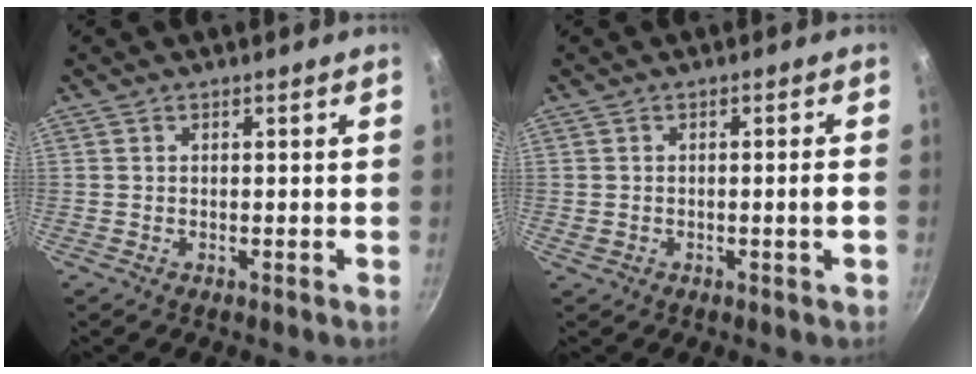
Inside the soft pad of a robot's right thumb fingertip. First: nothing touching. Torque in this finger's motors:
{"motor_torque": [3.23, 1.78, 1.91, -0.86, 1.05]}